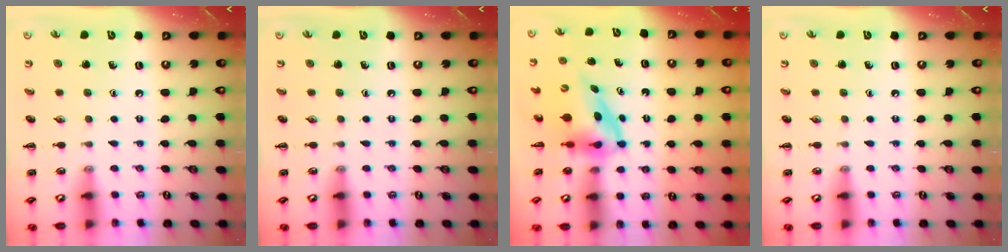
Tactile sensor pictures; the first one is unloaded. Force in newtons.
{"total": 0.0}
{"total": 3.9, "press": 3.8, "slide": 0.8}
{"total": 0.0}